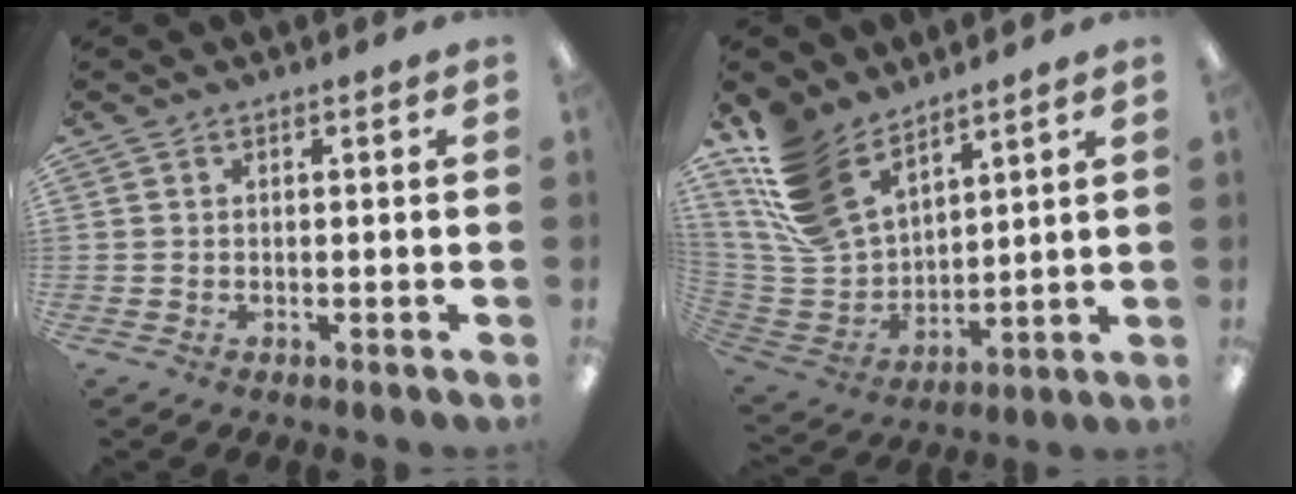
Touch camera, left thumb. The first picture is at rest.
{"total": 16.3, "force": [11.8, 8.9, 6.8], "torque": [-0.175, -0.063, 0.229]}